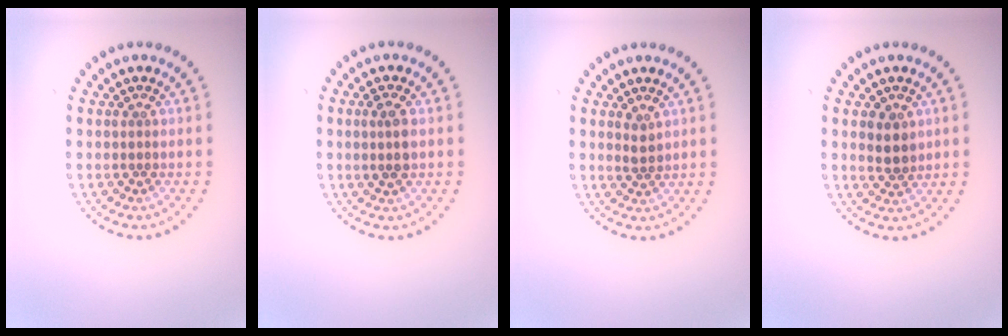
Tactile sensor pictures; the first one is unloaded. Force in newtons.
{"total": 1.9, "press": 1.8, "slide": 0.6}
{"total": 1.2, "press": 1.0, "slide": 0.6}
{"total": 1.9, "press": 1.8, "slide": 0.7}